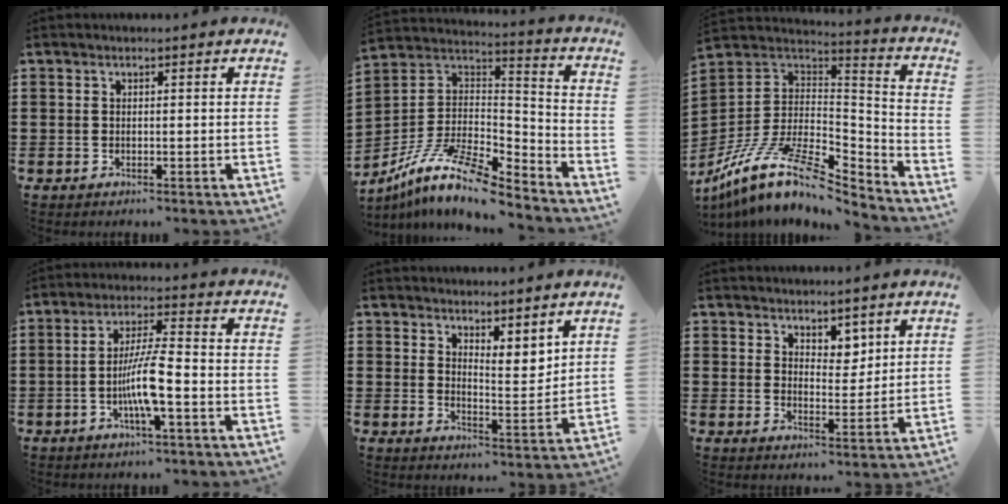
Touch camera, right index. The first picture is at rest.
{"total": 12.4, "force": [-9.6, 2.7, 7.3], "torque": [-0.150, 0.020, -0.191]}
{"total": 13.5, "force": [-8.7, 5.2, 8.8], "torque": [-0.181, 0.018, -0.162]}
{"total": 7.6, "force": [-2.3, 1.0, 7.1], "torque": [-0.141, -0.005, -0.049]}
{"total": 4.1, "force": [3.8, 1.2, 0.7], "torque": [-0.017, -0.013, 0.070]}
{"total": 4.1, "force": [3.3, 2.3, 0.5], "torque": [-0.014, -0.003, 0.061]}